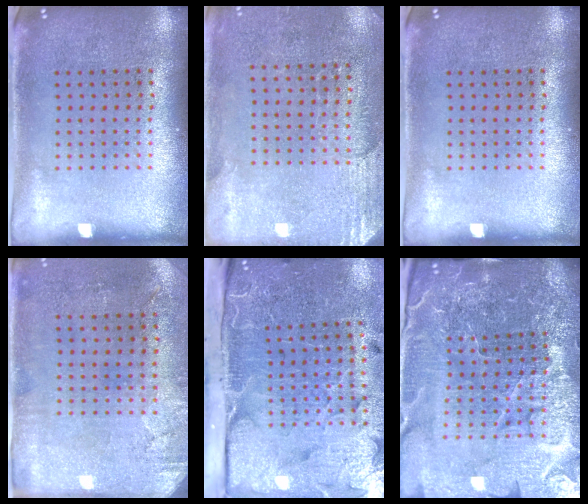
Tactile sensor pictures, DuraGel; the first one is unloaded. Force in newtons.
{"total": 2.6, "press": 2.3, "slide": 1.2}
{"total": 0.0}
{"total": 2.9, "press": 2.4, "slide": 1.7}
{"total": 5.2, "press": 4.0, "slide": 3.3}
{"total": 6.1, "press": 5.4, "slide": 2.7}